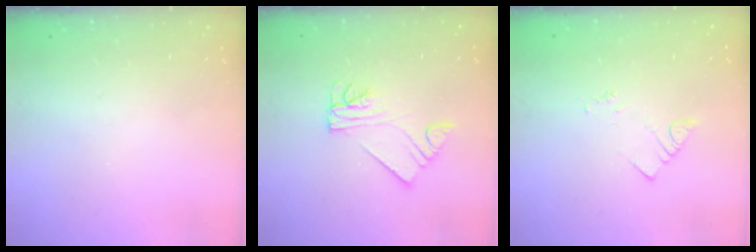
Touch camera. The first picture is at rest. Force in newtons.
{"total": 5.9, "press": 5.9, "slide": 0.7}
{"total": 3.2, "press": 3.1, "slide": 0.5}